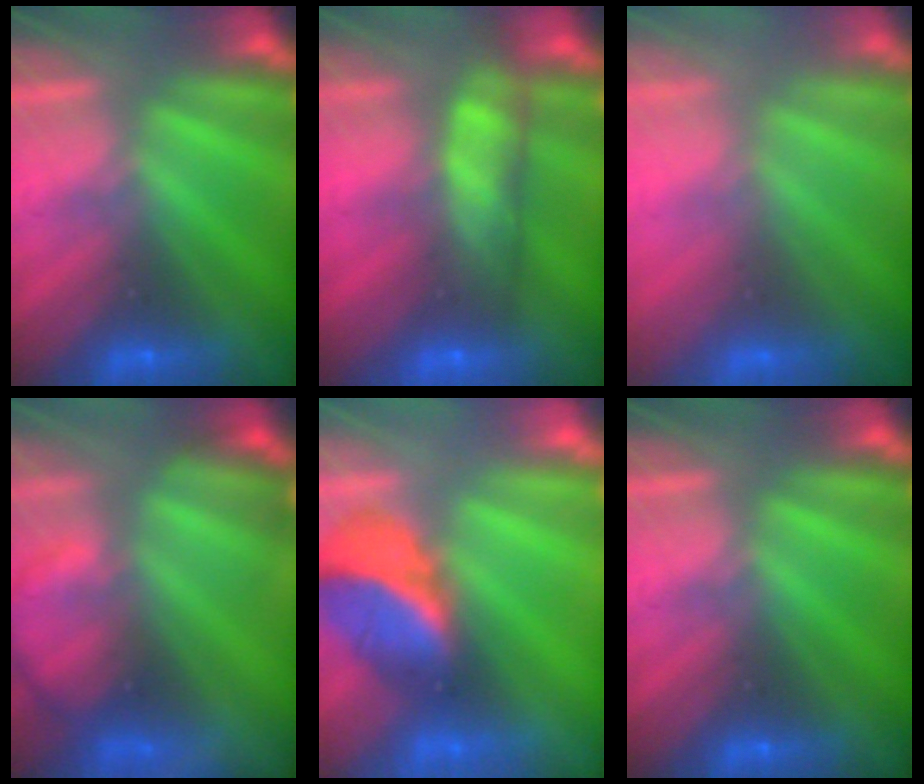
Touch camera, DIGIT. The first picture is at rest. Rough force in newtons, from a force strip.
{"total": 10.8}
{"total": 2.8}
{"total": 9.1}
{"total": 2.6}
{"total": 0.0}